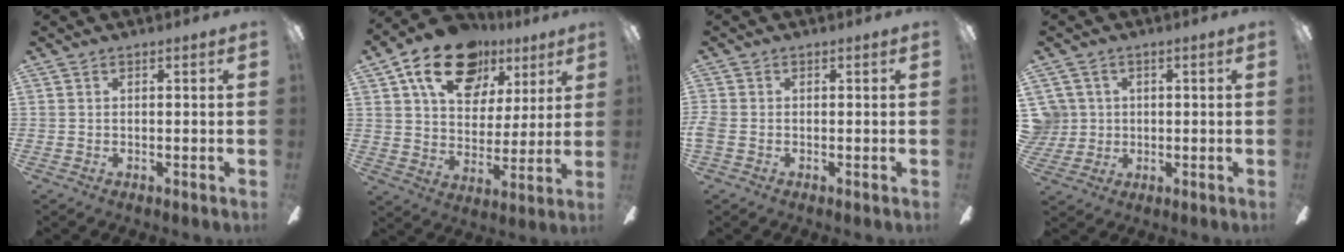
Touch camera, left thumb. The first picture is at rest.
{"total": 19.3, "force": [11.4, 12.0, 10.0], "torque": [-0.161, -0.049, 0.202]}
{"total": 1.8, "force": [-0.7, 1.3, 1.1], "torque": [-0.025, 0.004, -0.014]}
{"total": 5.3, "force": [0.9, 5.2, 0.7], "torque": [-0.031, 0.010, 0.019]}